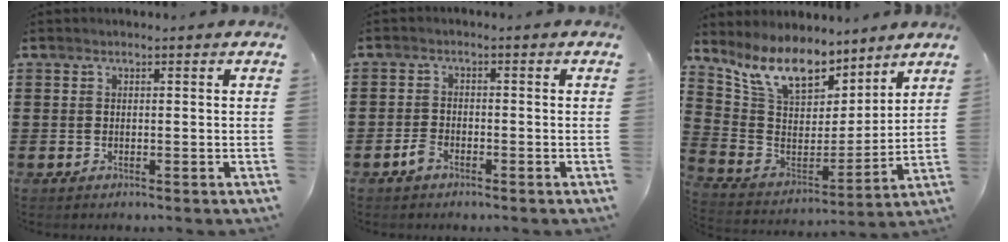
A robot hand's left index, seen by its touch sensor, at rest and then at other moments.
{"total": 2.1, "force": [-1.5, 1.0, 1.1], "torque": [-0.029, 0.002, -0.032]}
{"total": 11.6, "force": [9.0, 4.6, 5.6], "torque": [-0.150, -0.038, 0.167]}